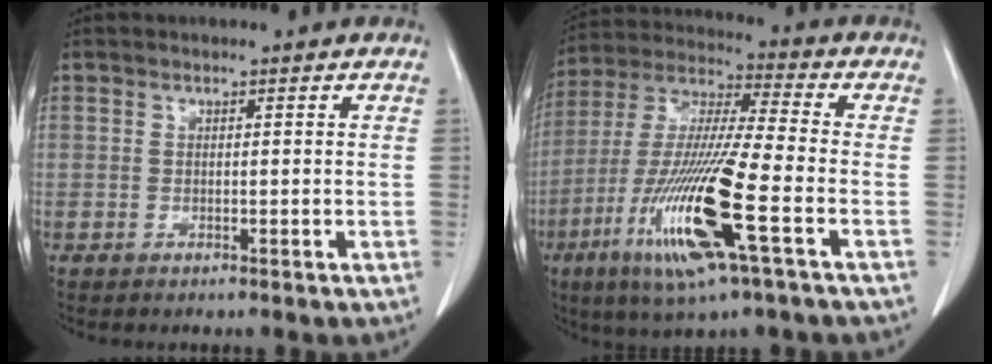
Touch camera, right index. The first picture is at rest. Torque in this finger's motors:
{"motor_torque": [2.14, 0.00, 0.61, 0.21]}